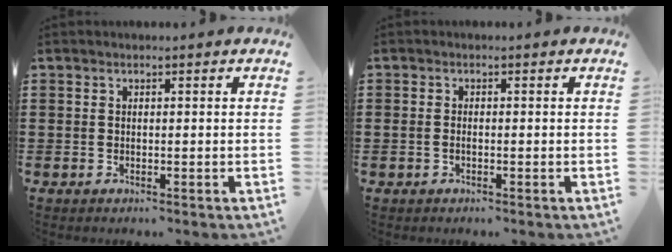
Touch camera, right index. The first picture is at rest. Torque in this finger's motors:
{"motor_torque": [-0.34, 0.13, -0.01, -0.01]}